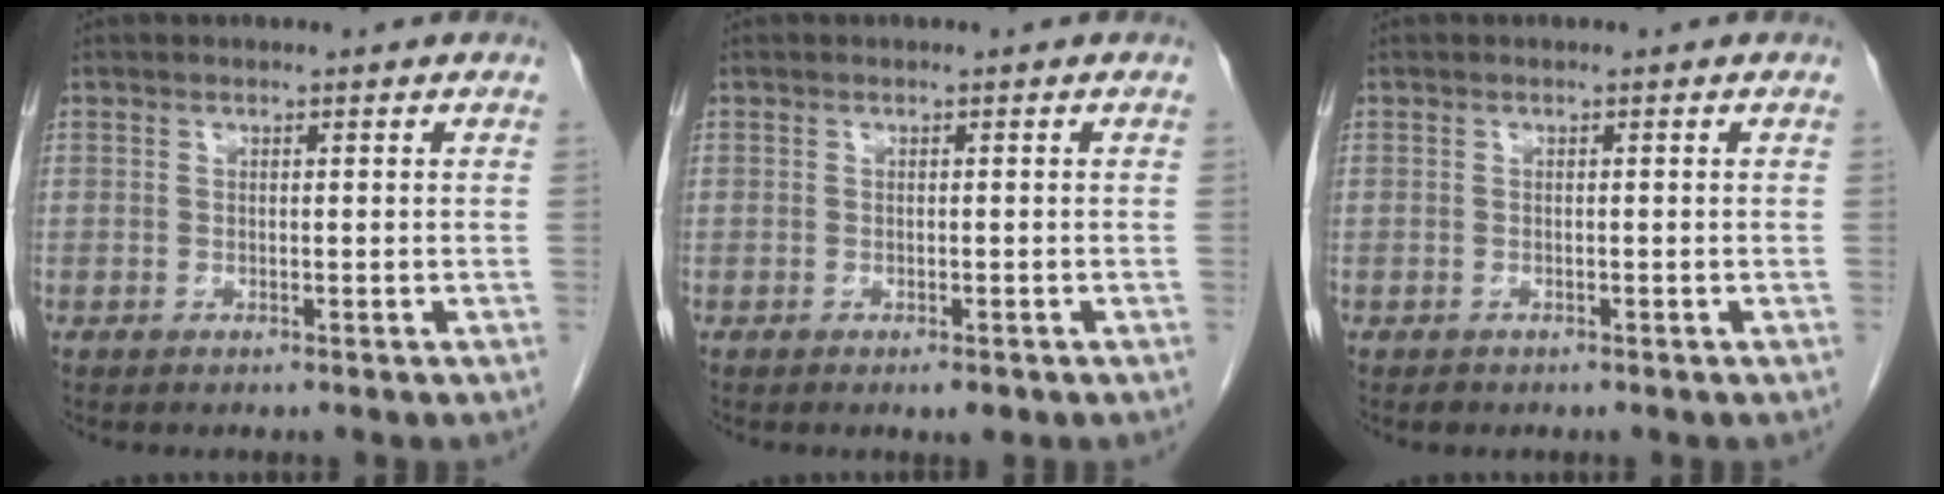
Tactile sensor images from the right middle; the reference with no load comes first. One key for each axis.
{"total": 1.4, "fx": -0.8, "fy": 0.4, "fz": 1.0, "tx": -0.016, "ty": -0.004, "tz": -0.006}
{"total": 0.5, "fx": -0.4, "fy": 0.3, "fz": 0.1, "tx": -0.006, "ty": 0.000, "tz": -0.006}